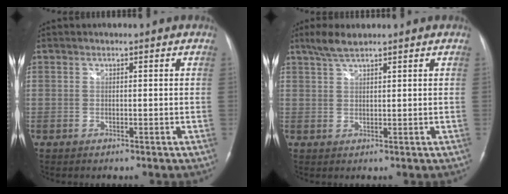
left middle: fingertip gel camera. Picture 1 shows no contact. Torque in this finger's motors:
{"motor_torque": [0.33, -0.20, -0.03, 0.04]}